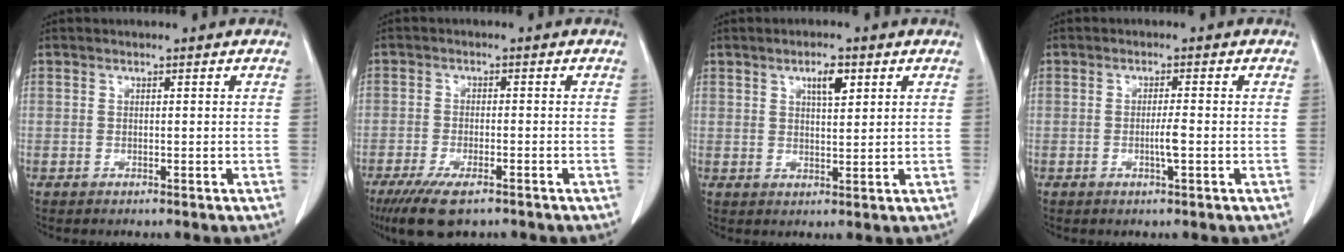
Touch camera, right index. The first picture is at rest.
{"total": 7.8, "force": [-5.4, 2.2, 5.1], "torque": [-0.089, -0.016, -0.089]}
{"total": 3.7, "force": [1.8, 1.1, 3.0], "torque": [-0.050, -0.001, 0.030]}
{"total": 2.3, "force": [-0.6, -0.1, 2.2], "torque": [-0.042, -0.003, -0.011]}